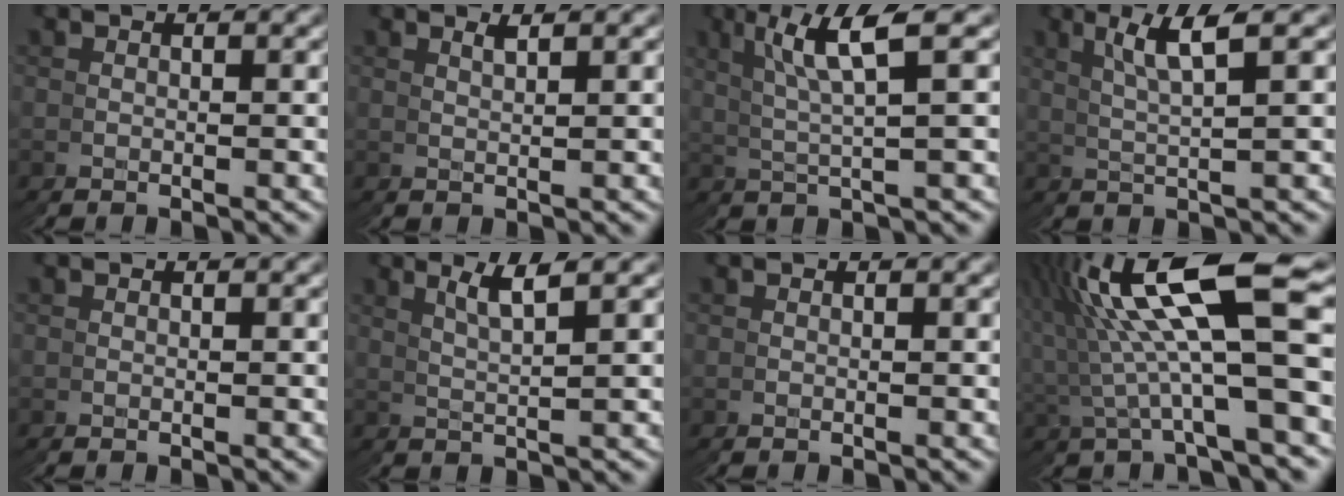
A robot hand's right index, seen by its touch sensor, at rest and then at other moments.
{"total": 1.3, "force": [1.1, -0.7, -0.3], "torque": [0.002, 0.003, 0.020]}
{"total": 3.9, "force": [2.4, 1.0, 2.9], "torque": [-0.059, 0.008, 0.036]}
{"total": 2.5, "force": [2.0, -0.1, 1.6], "torque": [-0.036, 0.006, 0.031]}
{"total": 0.0}
{"total": 1.9, "force": [1.7, -0.5, 0.6], "torque": [-0.023, 0.004, 0.028]}
{"total": 0.0}
{"total": 12.3, "force": [3.4, 5.7, 10.4], "torque": [-0.182, 0.021, 0.049]}